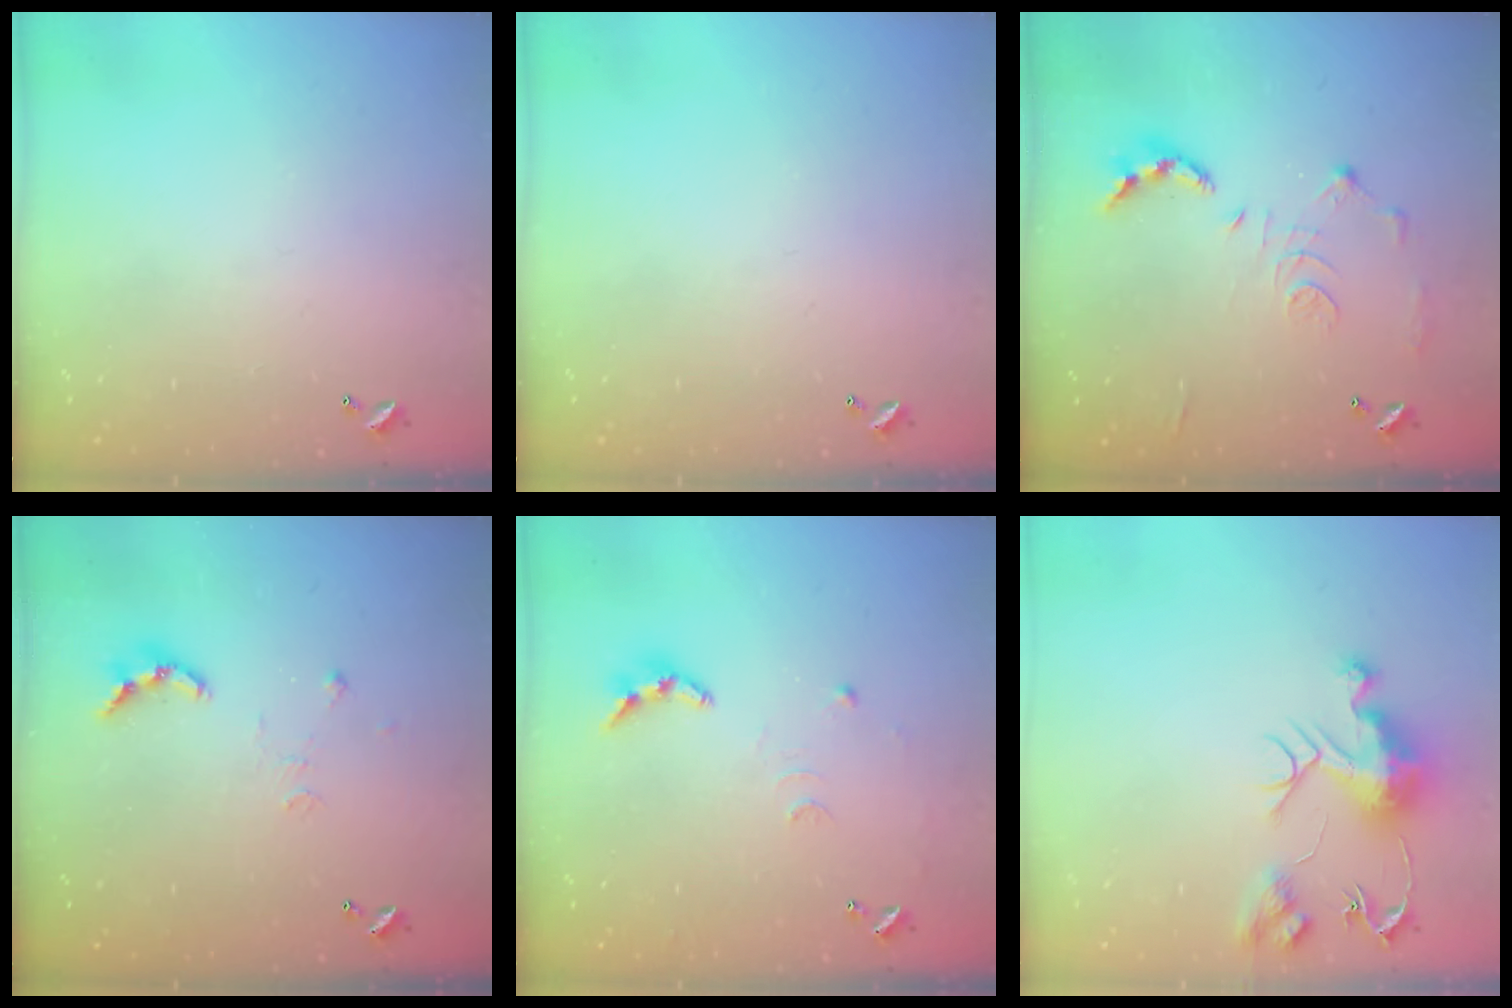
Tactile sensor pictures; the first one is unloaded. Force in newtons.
{"total": 0.0}
{"total": 10.7, "press": 10.6, "slide": 0.5}
{"total": 7.7, "press": 7.6, "slide": 0.6}
{"total": 9.0, "press": 9.0, "slide": 0.5}
{"total": 10.9, "press": 10.9, "slide": 0.9}